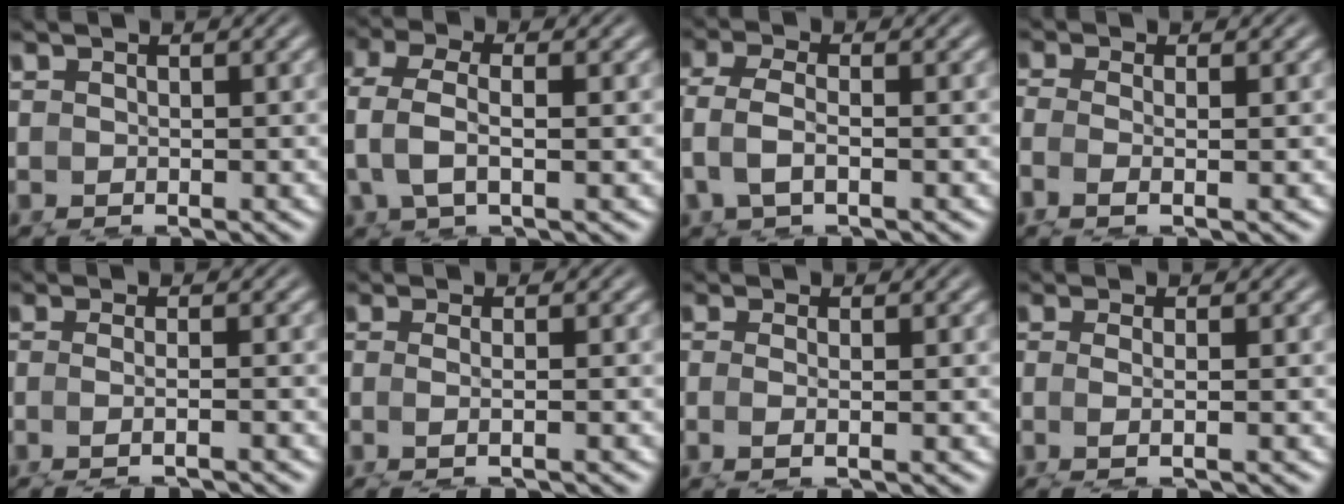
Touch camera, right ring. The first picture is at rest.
{"total": 3.8, "force": [1.6, 1.9, 2.9], "torque": [-0.082, -0.010, 0.035]}
{"total": 3.2, "force": [0.7, 1.9, 2.5], "torque": [-0.082, -0.017, 0.027]}
{"total": 3.3, "force": [-0.2, 2.2, 2.5], "torque": [-0.084, -0.018, 0.008]}
{"total": 2.0, "force": [-1.3, 0.1, 1.6], "torque": [-0.053, -0.018, -0.007]}
{"total": 1.7, "force": [-0.6, -0.1, 1.6], "torque": [-0.054, -0.014, 0.002]}
{"total": 1.8, "force": [-0.5, 0.5, 1.7], "torque": [-0.059, -0.016, 0.004]}
{"total": 1.6, "force": [-0.3, -0.1, 1.6], "torque": [-0.053, -0.013, 0.006]}